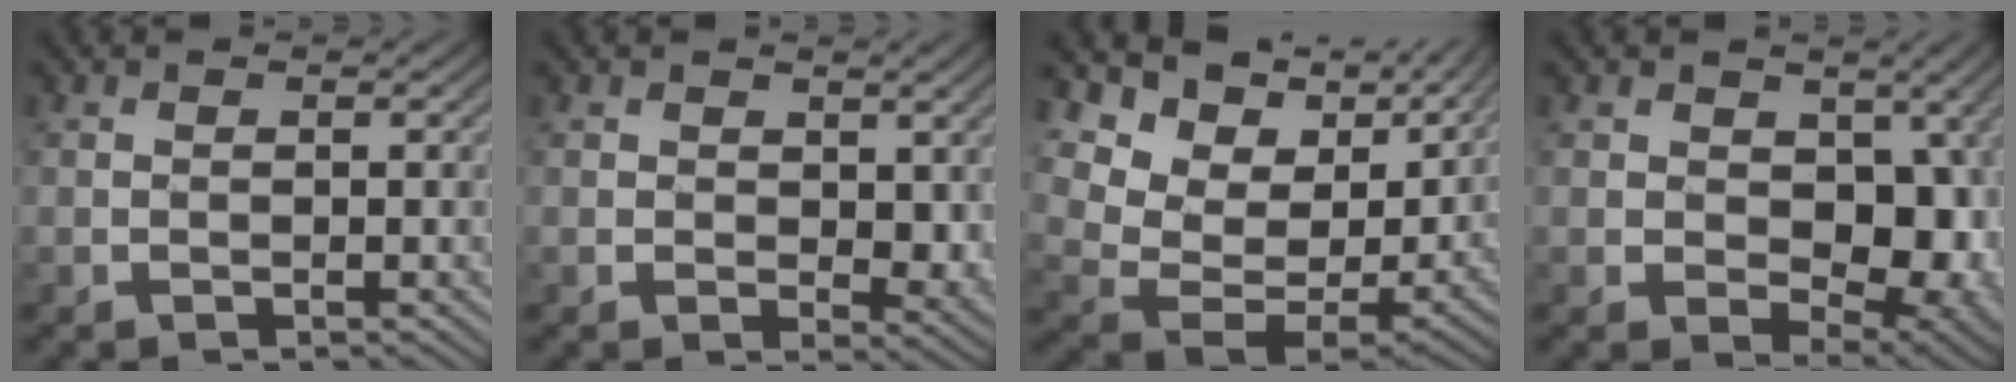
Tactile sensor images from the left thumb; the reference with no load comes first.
{"total": 4.0, "force": [1.4, 2.7, 2.6], "torque": [-0.059, -0.004, 0.027]}
{"total": 13.4, "force": [3.7, 7.8, 10.2], "torque": [-0.189, -0.014, 0.105]}
{"total": 9.9, "force": [0.3, 6.9, 7.0], "torque": [-0.126, -0.016, 0.005]}